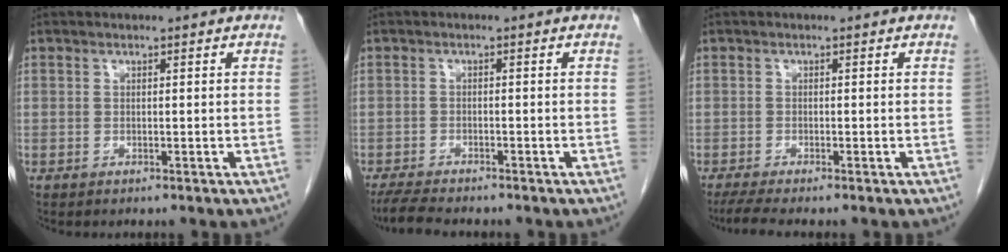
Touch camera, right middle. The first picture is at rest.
{"total": 5.0, "force": [-4.5, 0.6, 2.2], "torque": [-0.040, -0.018, -0.077]}
{"total": 3.3, "force": [-2.6, -0.3, 1.9], "torque": [-0.039, -0.011, -0.050]}